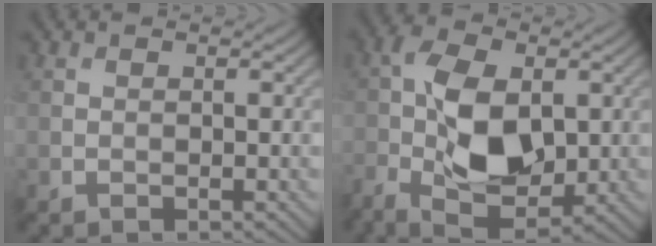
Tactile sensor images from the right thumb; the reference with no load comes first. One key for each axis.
{"total": 10.2, "fx": -0.9, "fy": 5.6, "fz": 8.5, "tx": -0.180, "ty": -0.002, "tz": -0.022}